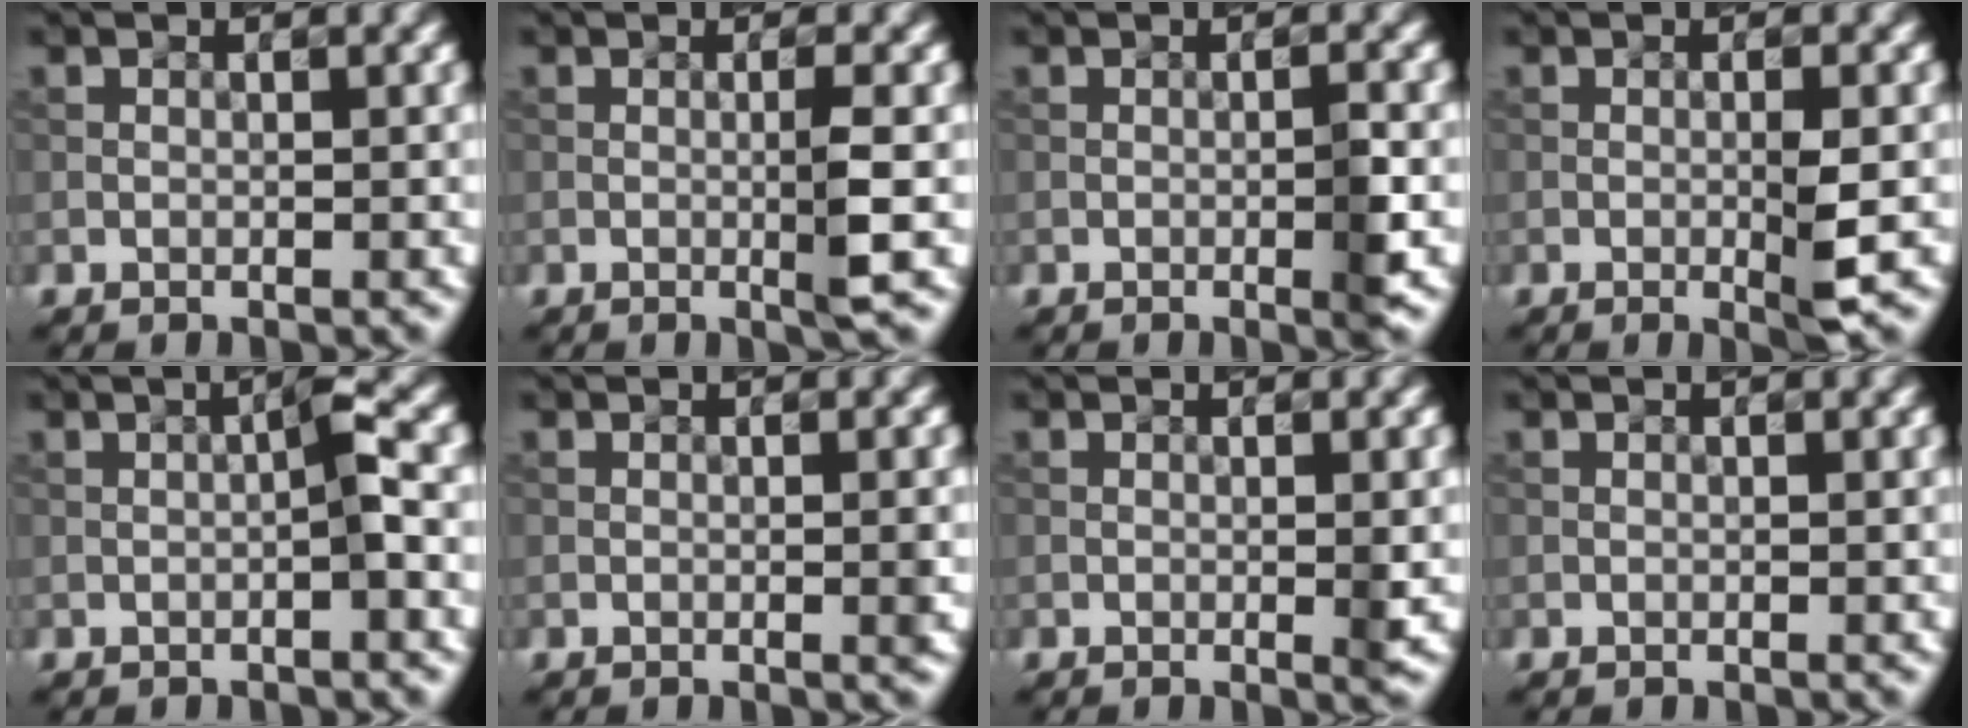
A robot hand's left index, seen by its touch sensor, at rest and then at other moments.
{"total": 2.6, "force": [-0.2, 0.2, 2.6], "torque": [-0.041, -0.002, -0.009]}
{"total": 2.2, "force": [-0.6, 0.3, 2.0], "torque": [-0.031, 0.004, -0.013]}
{"total": 2.6, "force": [-0.4, 0.3, 2.6], "torque": [-0.040, 0.000, -0.010]}
{"total": 2.1, "force": [-0.3, 0.0, 2.1], "torque": [-0.035, 0.011, -0.010]}
{"total": 1.2, "force": [-0.2, 0.2, 1.1], "torque": [-0.015, 0.001, -0.004]}
{"total": 1.2, "force": [-0.2, 0.1, 1.2], "torque": [-0.020, -0.001, -0.004]}
{"total": 0.0}